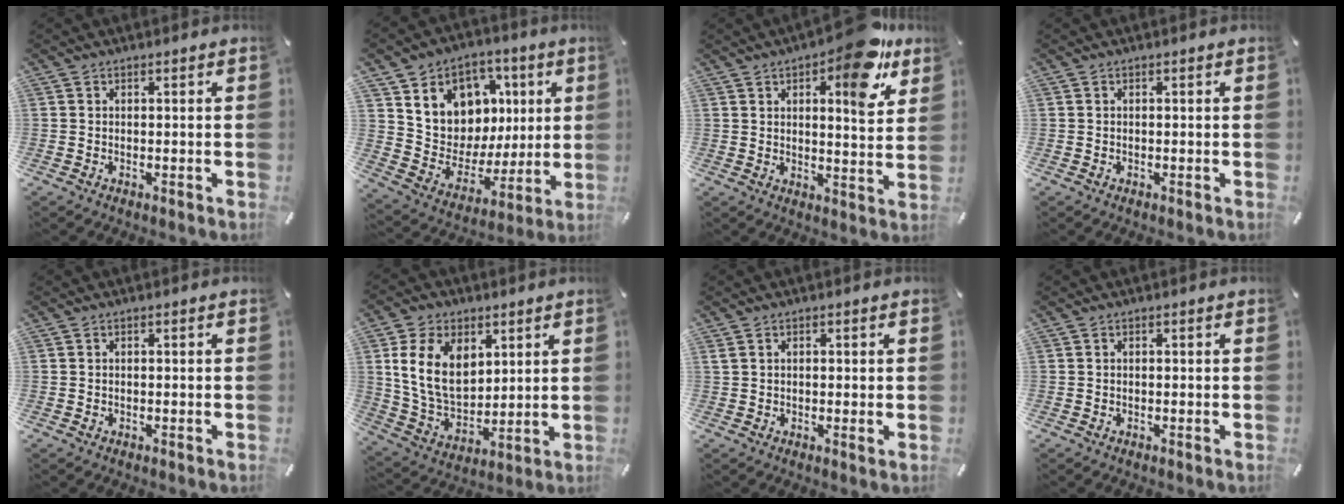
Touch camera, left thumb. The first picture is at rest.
{"total": 11.8, "force": [3.3, 11.0, 2.5], "torque": [-0.037, -0.035, 0.070]}
{"total": 13.6, "force": [8.0, 4.7, 9.9], "torque": [-0.119, -0.052, 0.125]}
{"total": 0.0}
{"total": 0.0}
{"total": 14.6, "force": [4.6, 10.5, 9.0], "torque": [-0.191, -0.008, 0.083]}
{"total": 1.5, "force": [0.3, 0.6, 1.4], "torque": [-0.026, -0.001, 0.005]}
{"total": 0.0}